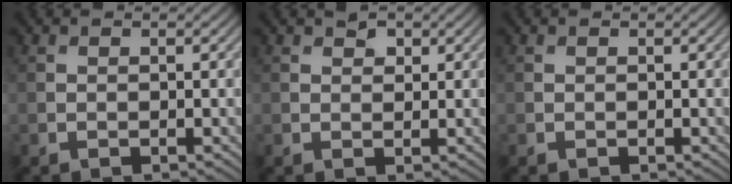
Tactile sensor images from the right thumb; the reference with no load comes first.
{"total": 1.4, "force": [0.9, 0.8, 0.6], "torque": [-0.013, -0.001, 0.016]}
{"total": 0.0}